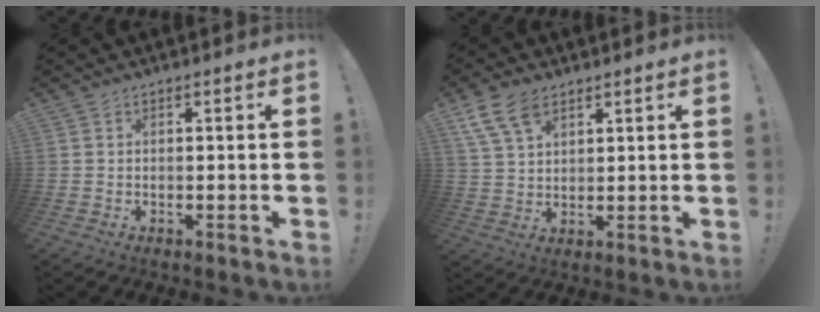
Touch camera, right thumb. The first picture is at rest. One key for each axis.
{"total": 9.2, "fx": 5.6, "fy": 5.2, "fz": 5.1, "tx": -0.100, "ty": -0.013, "tz": 0.111}